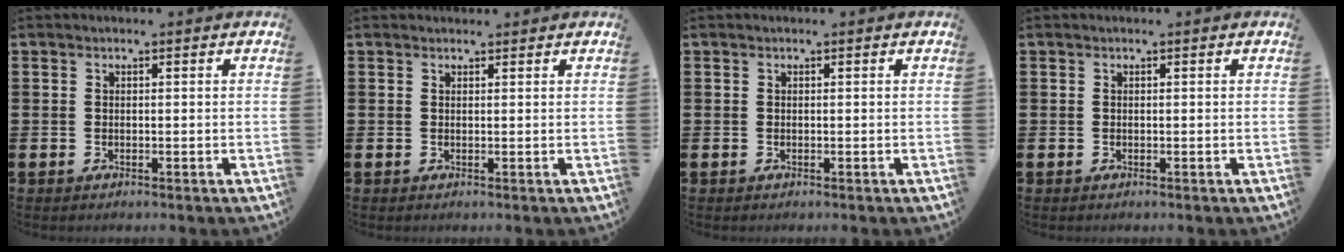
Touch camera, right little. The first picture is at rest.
{"total": 0.7, "force": [0.6, 0.2, 0.1], "torque": [0.006, -0.001, 0.010]}
{"total": 0.0}
{"total": 0.0}